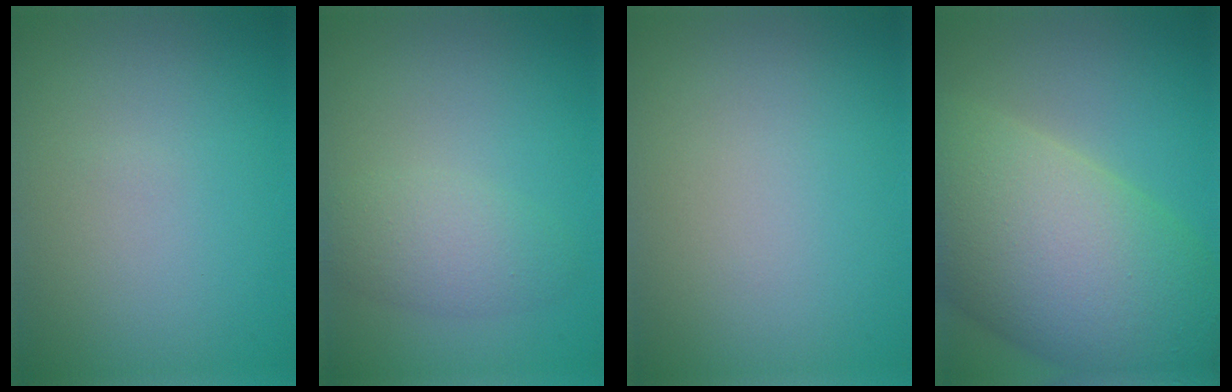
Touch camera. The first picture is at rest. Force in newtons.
{"total": 2.9, "press": 2.9, "slide": 0.1}
{"total": 0.0}
{"total": 14.4, "press": 14.4, "slide": 0.8}